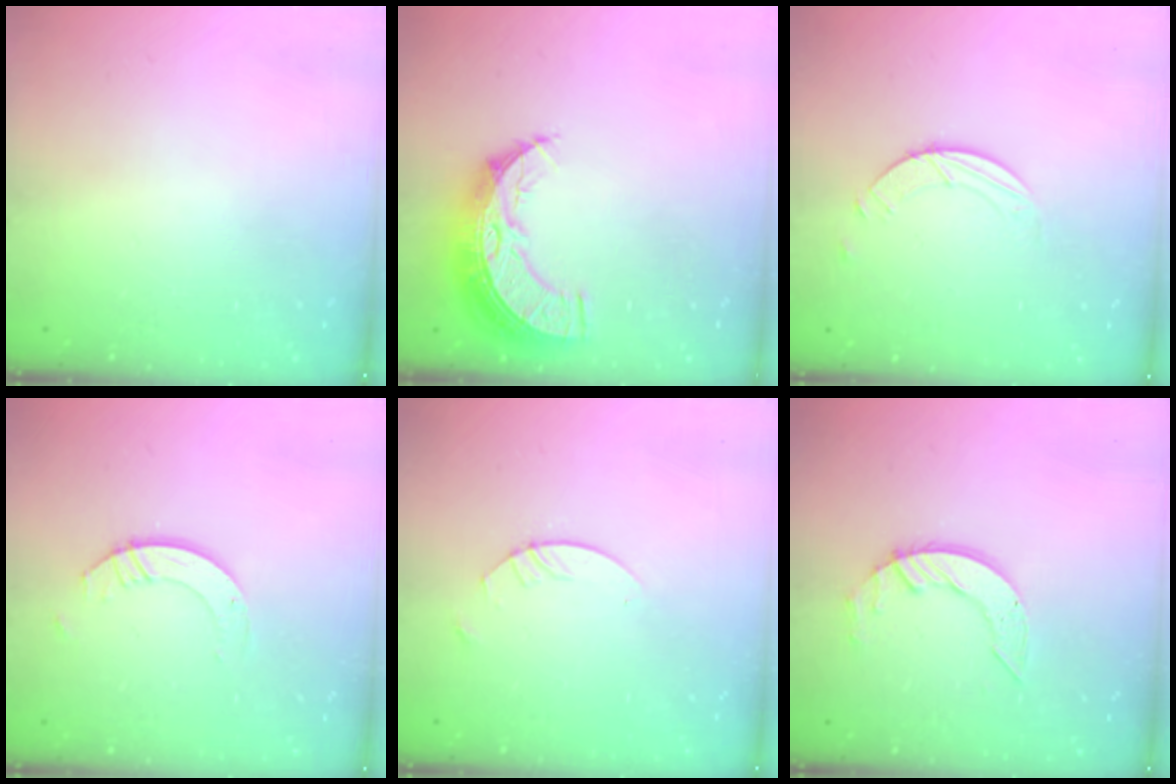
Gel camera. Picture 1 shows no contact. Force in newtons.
{"total": 9.9, "press": 9.9, "slide": 0.7}
{"total": 2.6, "press": 2.6, "slide": 0.3}
{"total": 3.9, "press": 3.9, "slide": 0.3}
{"total": 2.4, "press": 2.4, "slide": 0.1}
{"total": 6.8, "press": 6.8, "slide": 0.3}